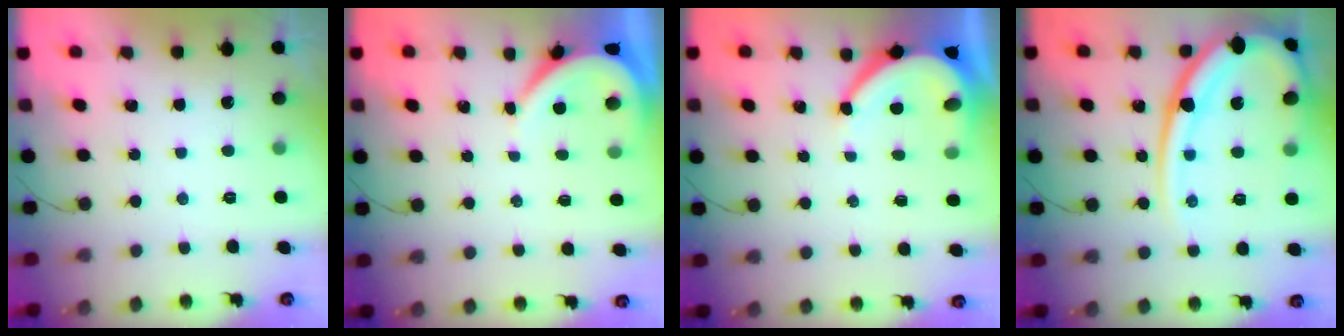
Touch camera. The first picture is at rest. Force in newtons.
{"total": 3.7, "press": 3.7, "slide": 0.4}
{"total": 8.9, "press": 8.9, "slide": 0.9}
{"total": 19.2, "press": 19.0, "slide": 2.7}